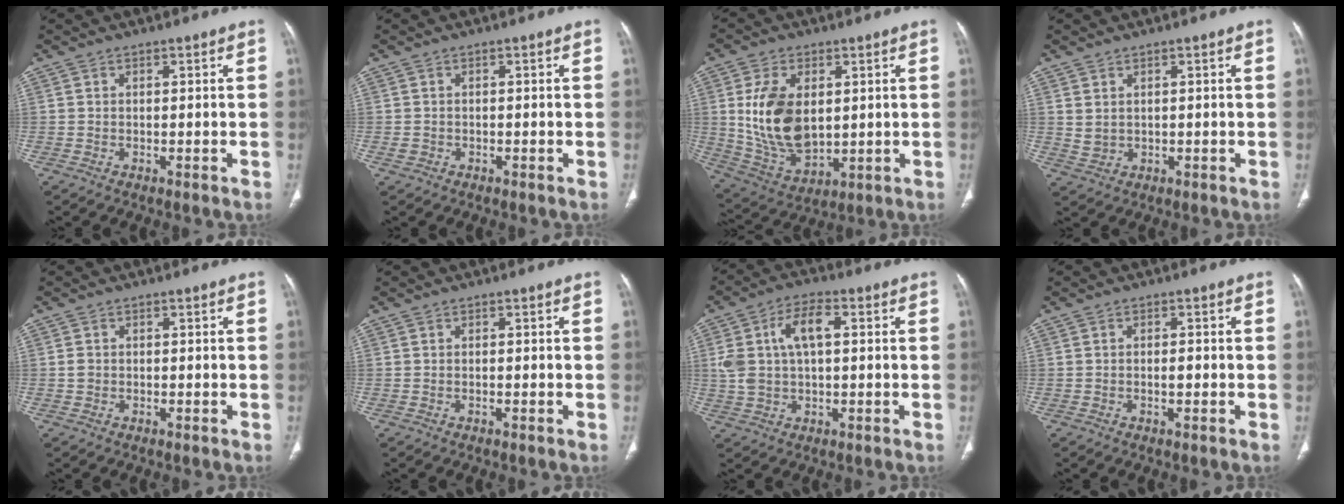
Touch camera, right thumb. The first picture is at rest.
{"total": 0.8, "force": [-0.3, 0.7, 0.2], "torque": [-0.004, 0.004, -0.001]}
{"total": 14.9, "force": [2.1, 9.1, 11.6], "torque": [-0.205, -0.017, 0.055]}
{"total": 2.1, "force": [0.9, 1.5, 1.1], "torque": [-0.019, -0.009, 0.029]}
{"total": 0.9, "force": [-0.1, 0.8, 0.4], "torque": [-0.006, 0.002, -0.001]}
{"total": 0.0}
{"total": 9.7, "force": [1.8, 5.1, 8.1], "torque": [-0.161, 0.019, 0.034]}
{"total": 1.2, "force": [-0.4, 0.5, 1.1], "torque": [-0.019, 0.001, -0.007]}